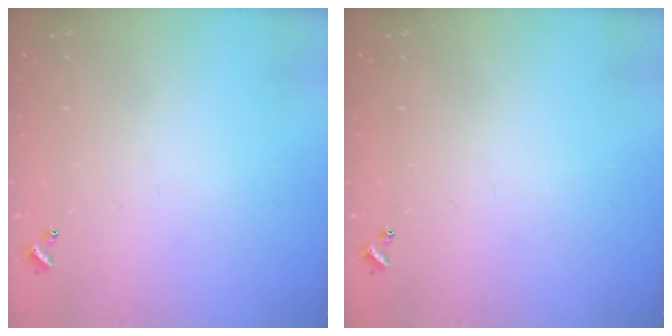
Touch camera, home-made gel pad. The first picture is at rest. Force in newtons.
{"total": 0.0}